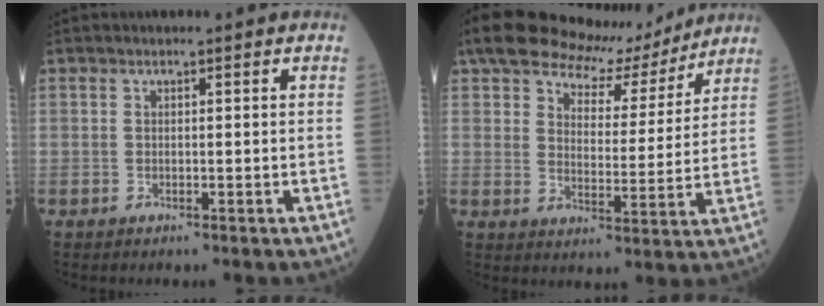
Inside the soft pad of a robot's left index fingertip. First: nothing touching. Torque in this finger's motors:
{"motor_torque": [1.09, -1.04, 0.23, 0.01]}